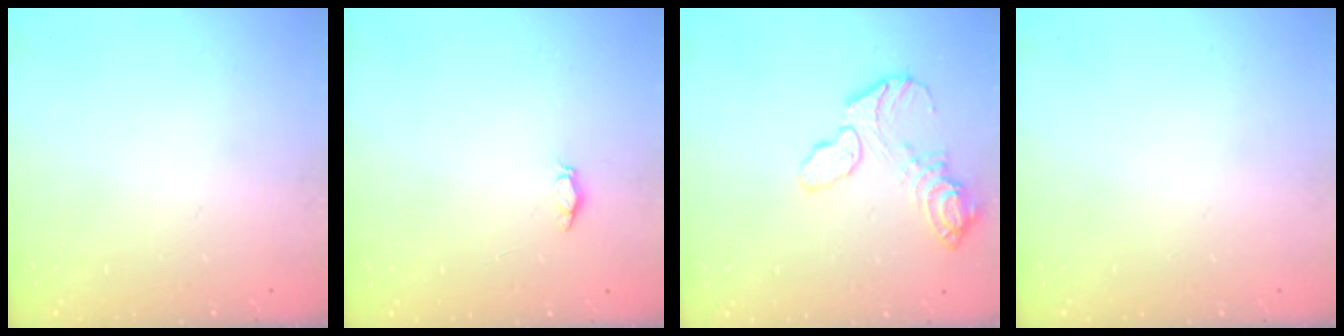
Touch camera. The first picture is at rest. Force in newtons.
{"total": 2.2, "press": 2.2, "slide": 0.3}
{"total": 11.6, "press": 11.5, "slide": 1.1}
{"total": 0.0}